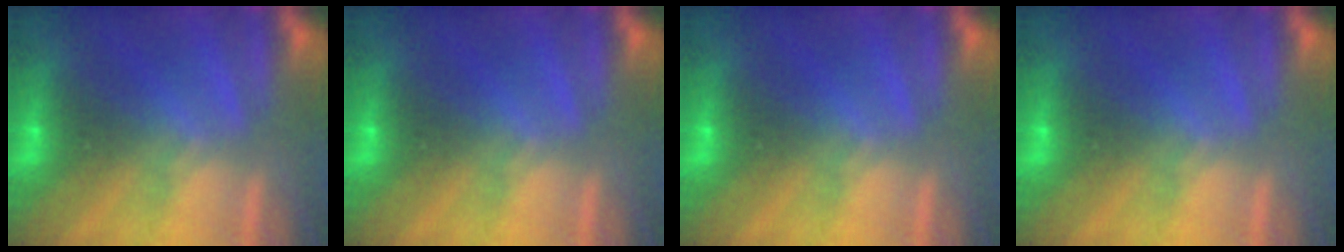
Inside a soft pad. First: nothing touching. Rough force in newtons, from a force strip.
{"total": 0.0}
{"total": 0.0}
{"total": 0.0}